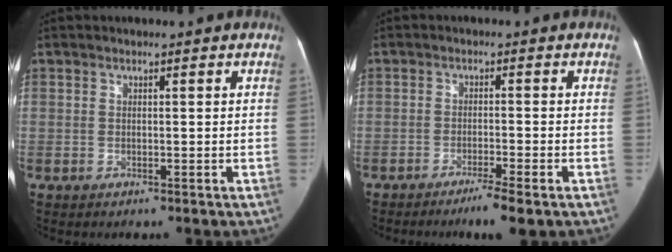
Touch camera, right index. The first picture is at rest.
{"total": 4.5, "force": [-3.1, -0.2, 3.3], "torque": [-0.055, -0.010, -0.053]}